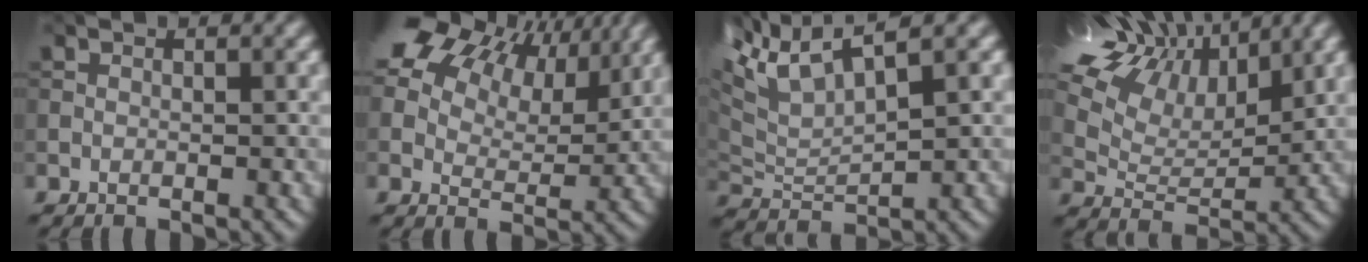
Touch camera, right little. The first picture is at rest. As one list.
[{"total": 13.6, "force": [8.5, 7.7, 7.4], "torque": [-0.168, 0.027, 0.164]}, {"total": 4.5, "force": [2.7, 0.9, 3.5], "torque": [-0.107, 0.010, 0.078]}, {"total": 12.4, "force": [8.7, 5.7, 6.7], "torque": [-0.176, 0.036, 0.154]}]